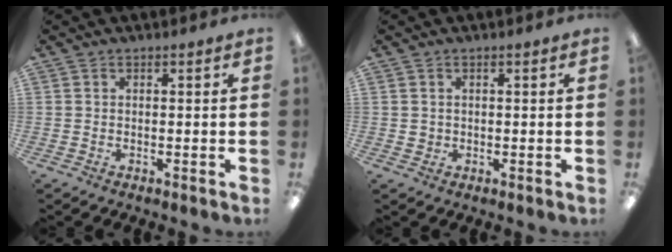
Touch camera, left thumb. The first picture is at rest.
{"total": 1.0, "force": [0.4, 0.9, 0.3], "torque": [-0.007, 0.004, 0.006]}